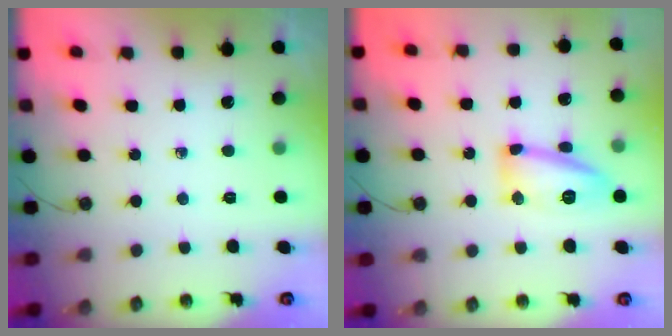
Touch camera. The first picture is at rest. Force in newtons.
{"total": 13.2, "press": 13.1, "slide": 1.3}